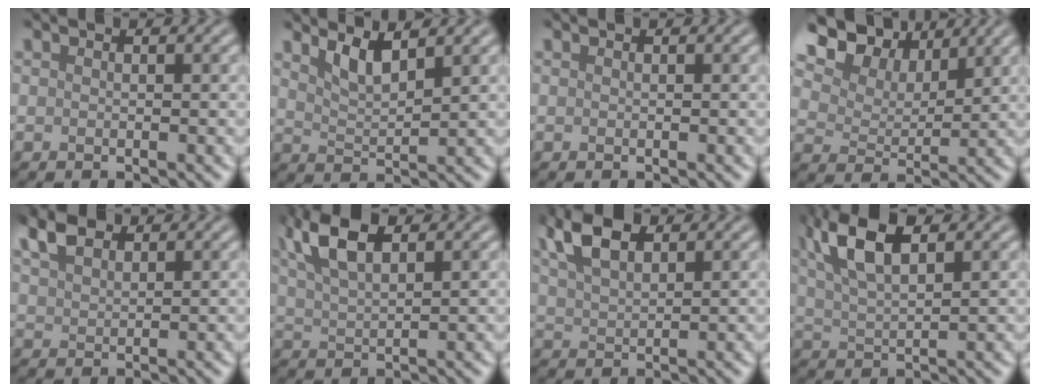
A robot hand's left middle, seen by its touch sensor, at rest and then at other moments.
{"total": 2.7, "force": [1.9, 0.7, 1.8], "torque": [-0.040, -0.010, 0.040]}
{"total": 0.0}
{"total": 11.7, "force": [7.3, 7.0, 5.9], "torque": [-0.135, 0.017, 0.122]}
{"total": 3.9, "force": [2.6, 2.0, 2.1], "torque": [-0.055, 0.012, 0.051]}
{"total": 5.8, "force": [3.0, 2.5, 4.3], "torque": [-0.100, 0.012, 0.057]}
{"total": 5.1, "force": [3.0, 2.5, 3.3], "torque": [-0.078, 0.012, 0.058]}
{"total": 6.6, "force": [3.1, 2.7, 5.1], "torque": [-0.113, 0.013, 0.059]}